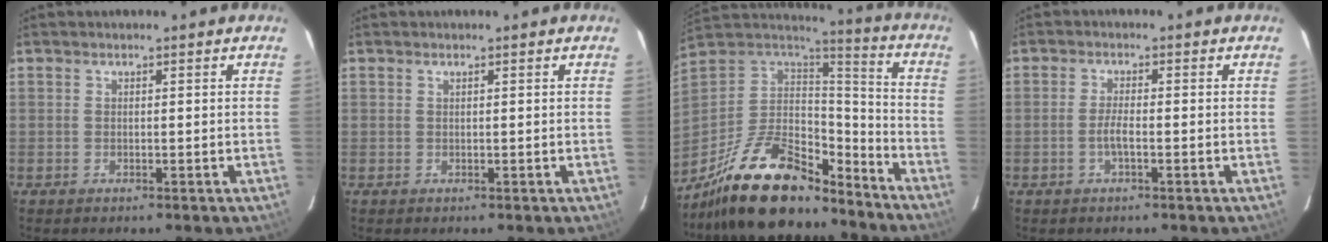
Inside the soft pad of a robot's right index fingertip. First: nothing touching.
{"total": 0.0}
{"total": 23.8, "force": [-17.9, 9.1, 12.8], "torque": [-0.257, 0.000, -0.294]}
{"total": 2.5, "force": [-0.9, 0.3, 2.3], "torque": [-0.047, 0.000, -0.017]}